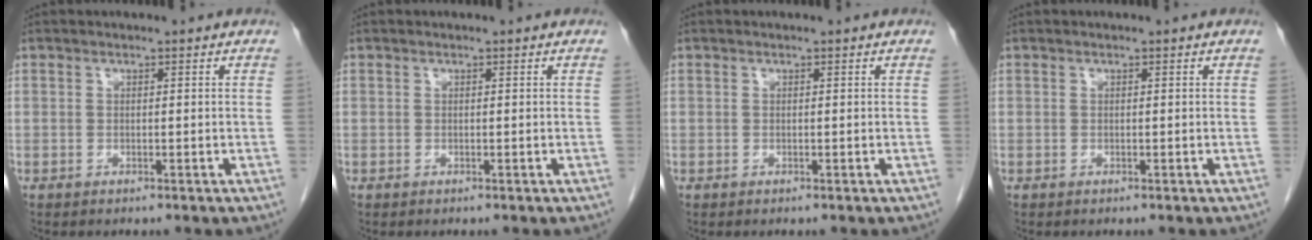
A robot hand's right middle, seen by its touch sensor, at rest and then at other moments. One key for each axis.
{"total": 0.0}
{"total": 0.0}
{"total": 0.0}